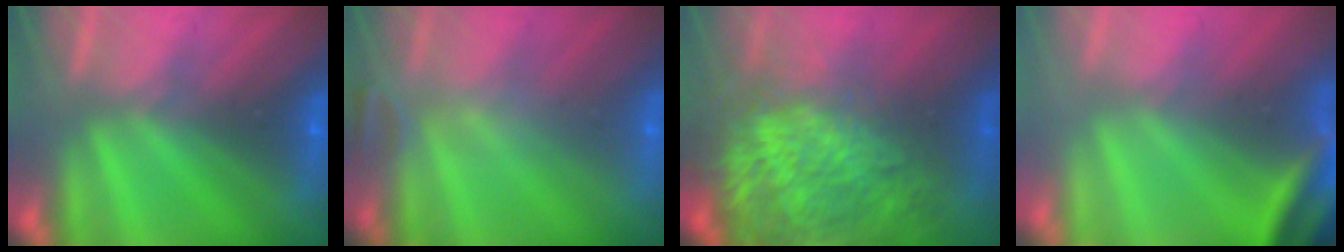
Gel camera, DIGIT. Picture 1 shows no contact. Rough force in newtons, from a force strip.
{"total": 2.4}
{"total": 10.7}
{"total": 3.6}